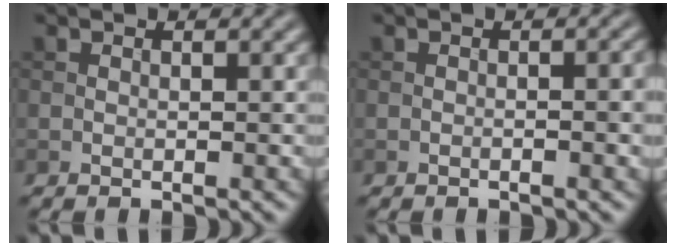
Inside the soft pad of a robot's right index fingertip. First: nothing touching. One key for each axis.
{"total": 2.4, "fx": -0.8, "fy": 0.7, "fz": 2.1, "tx": -0.023, "ty": 0.002, "tz": -0.011}